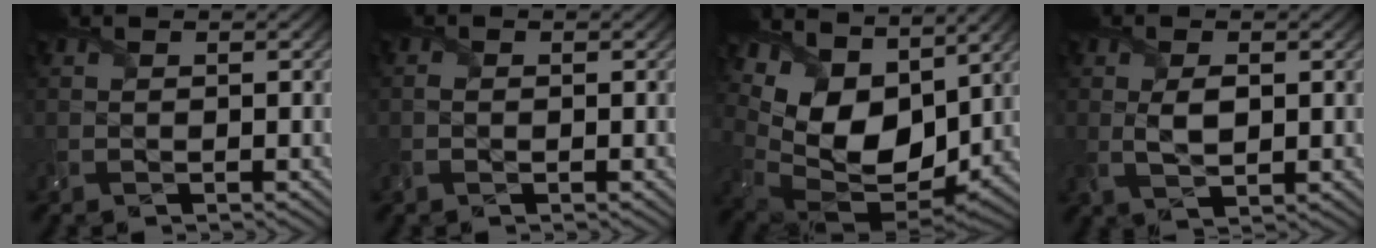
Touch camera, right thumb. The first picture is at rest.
{"total": 0.8, "force": [-0.3, 0.5, 0.5], "torque": [-0.016, -0.002, -0.007]}
{"total": 14.5, "force": [6.1, 9.1, 9.5], "torque": [-0.228, 0.003, 0.123]}
{"total": 3.3, "force": [0.3, 1.8, 2.8], "torque": [-0.067, -0.008, 0.011]}